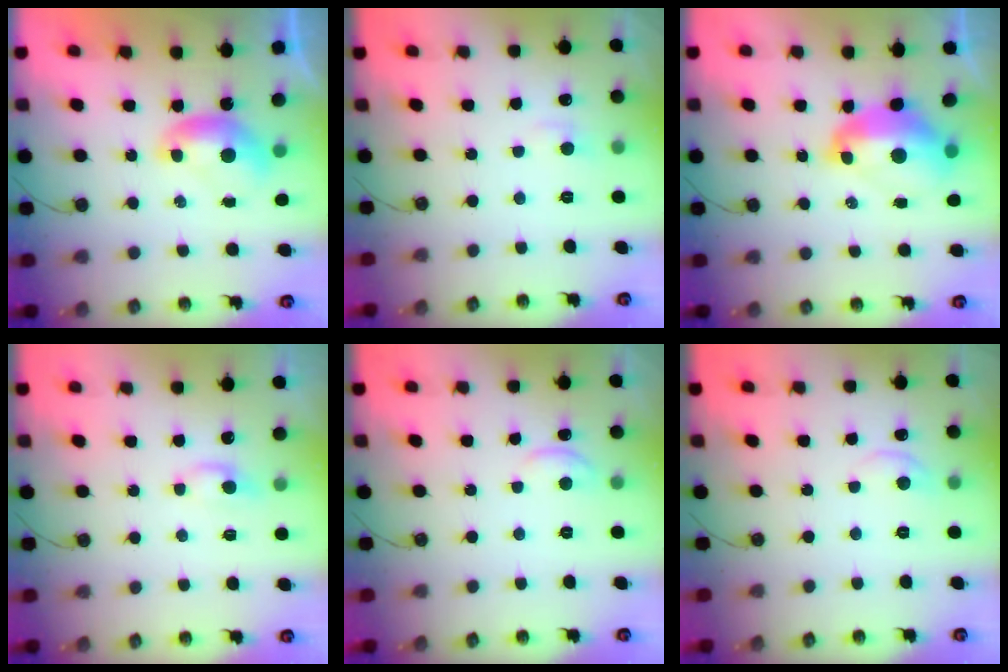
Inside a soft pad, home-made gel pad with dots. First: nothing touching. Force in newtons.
{"total": 0.7, "press": 0.3, "slide": 0.7}
{"total": 6.6, "press": 6.5, "slide": 1.1}
{"total": 0.6, "press": 0.4, "slide": 0.4}
{"total": 1.0, "press": 0.9, "slide": 0.4}
{"total": 0.8, "press": 0.5, "slide": 0.6}